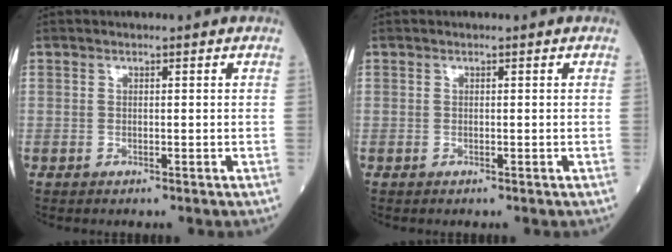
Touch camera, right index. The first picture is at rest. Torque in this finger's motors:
{"motor_torque": [0.01, 0.01, 0.02, 0.00]}